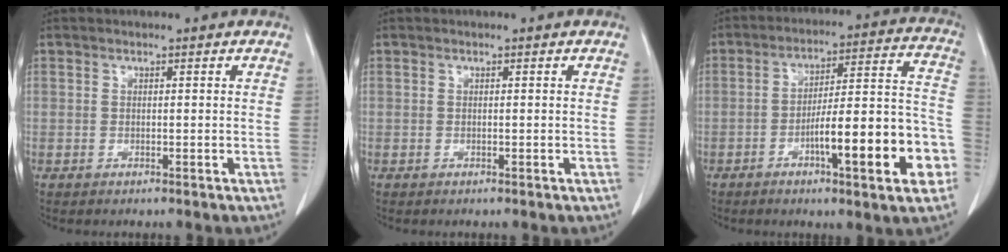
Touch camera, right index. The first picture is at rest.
{"total": 0.0}
{"total": 16.6, "force": [-6.1, 2.4, 15.2], "torque": [-0.198, 0.024, -0.085]}